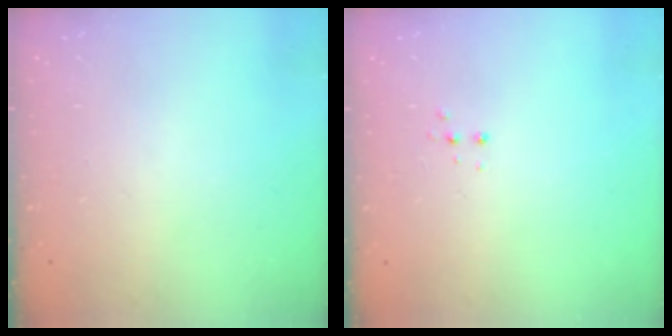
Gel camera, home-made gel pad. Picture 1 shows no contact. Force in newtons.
{"total": 2.7, "press": 2.7, "slide": 0.5}